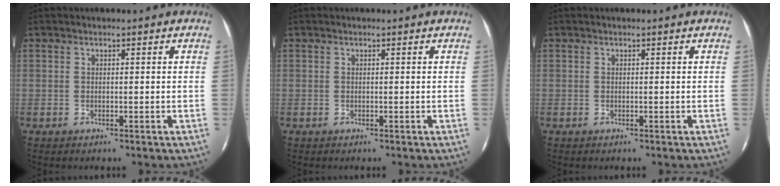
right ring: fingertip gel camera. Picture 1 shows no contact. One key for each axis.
{"total": 0.0}
{"total": 0.0}